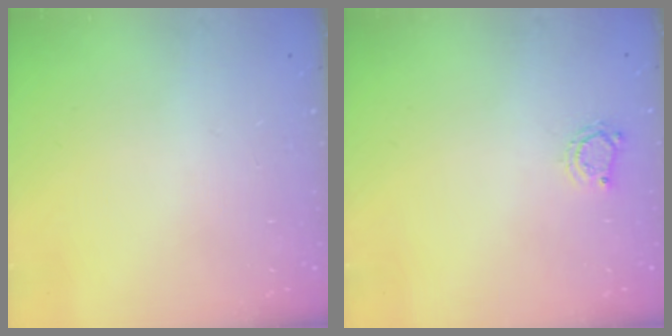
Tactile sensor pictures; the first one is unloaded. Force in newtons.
{"total": 3.6, "press": 3.6, "slide": 0.5}